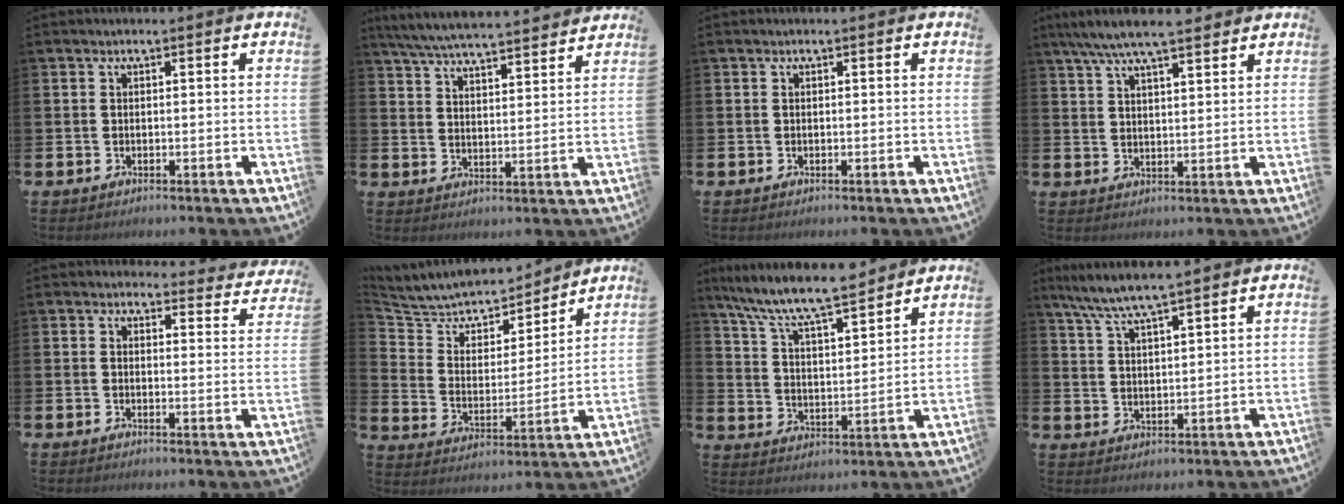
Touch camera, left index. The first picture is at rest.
{"total": 6.3, "force": [6.2, 0.3, 1.4], "torque": [-0.052, -0.039, 0.110]}
{"total": 0.0}
{"total": 7.0, "force": [6.3, 1.1, 3.0], "torque": [-0.066, -0.018, 0.113]}
{"total": 2.8, "force": [2.6, 1.0, -0.1], "torque": [0.009, -0.024, 0.041]}
{"total": 7.6, "force": [7.1, 2.5, 0.9], "torque": [-0.061, -0.057, 0.124]}
{"total": 9.1, "force": [8.5, 0.9, 3.1], "torque": [-0.085, -0.062, 0.146]}
{"total": 6.2, "force": [5.8, 0.1, 2.2], "torque": [-0.060, -0.023, 0.103]}